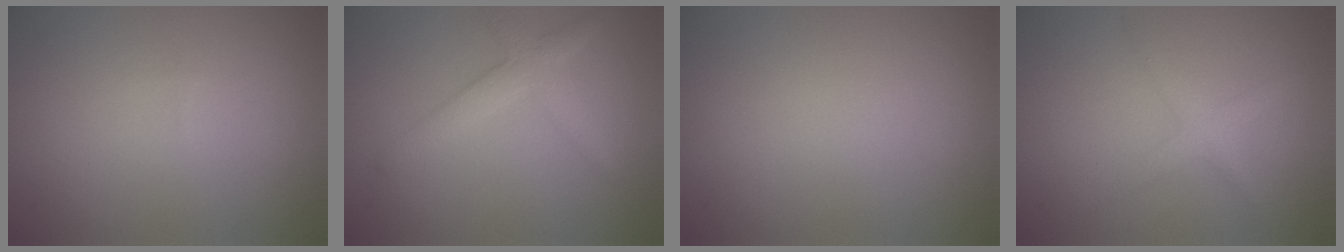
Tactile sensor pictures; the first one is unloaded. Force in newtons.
{"total": 2.8, "press": 2.8, "slide": 0.2}
{"total": 0.0}
{"total": 1.8, "press": 1.8, "slide": 0.1}